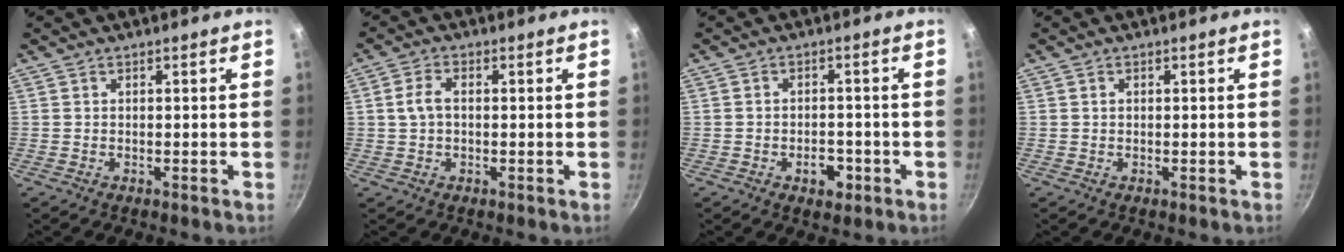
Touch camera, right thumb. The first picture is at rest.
{"total": 4.1, "force": [0.2, 2.6, 3.1], "torque": [-0.061, 0.013, 0.001]}
{"total": 4.5, "force": [-2.0, 2.9, 2.9], "torque": [-0.026, 0.012, -0.026]}
{"total": 0.6, "force": [0.2, 0.5, 0.2], "torque": [-0.003, 0.005, 0.003]}